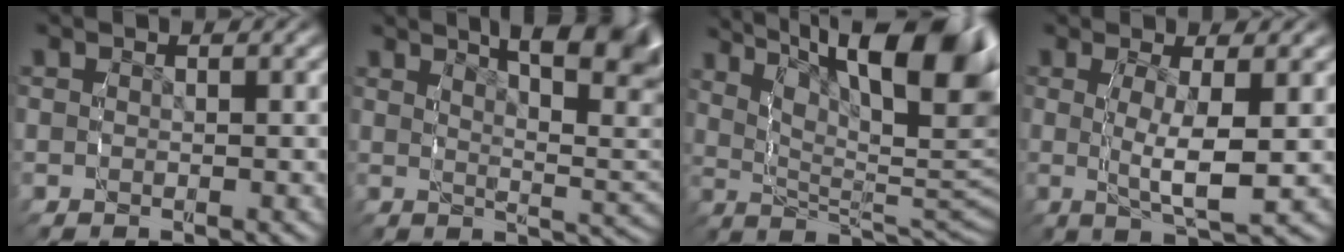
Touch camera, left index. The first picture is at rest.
{"total": 13.0, "force": [5.9, 5.3, 10.2], "torque": [-0.096, 0.026, 0.071]}
{"total": 17.4, "force": [5.7, 8.7, 13.9], "torque": [-0.174, 0.010, 0.076]}
{"total": 5.6, "force": [0.0, 1.8, 5.4], "torque": [-0.095, -0.010, -0.001]}